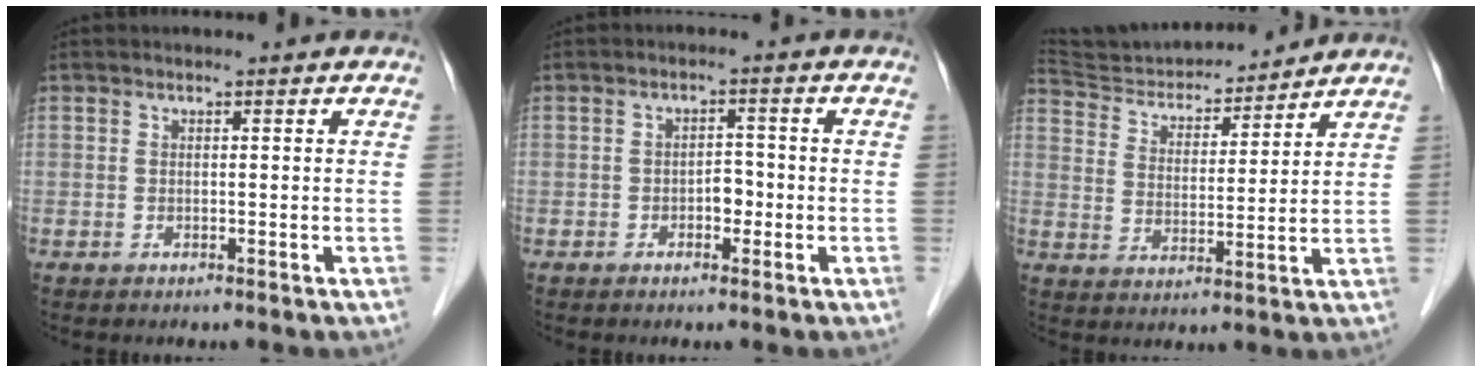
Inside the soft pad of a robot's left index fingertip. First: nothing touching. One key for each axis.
{"total": 2.4, "fx": -0.9, "fy": 1.4, "fz": 1.7, "tx": -0.021, "ty": 0.008, "tz": -0.015}
{"total": 14.7, "fx": 14.1, "fy": 2.7, "fz": 3.1, "tx": -0.057, "ty": 0.015, "tz": 0.239}